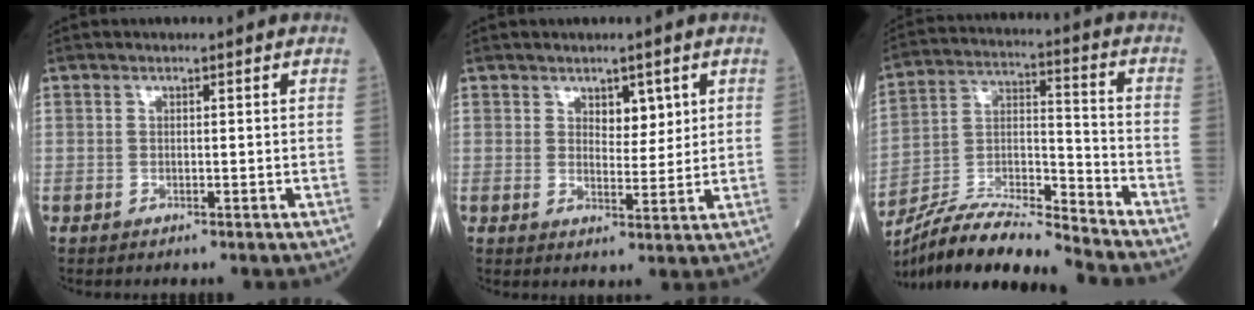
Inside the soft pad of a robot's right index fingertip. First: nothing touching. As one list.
[{"total": 3.6, "force": [1.9, 1.9, 2.5], "torque": [-0.030, -0.003, 0.030]}, {"total": 15.3, "force": [-14.2, 0.0, 5.7], "torque": [-0.098, 0.013, -0.262]}]